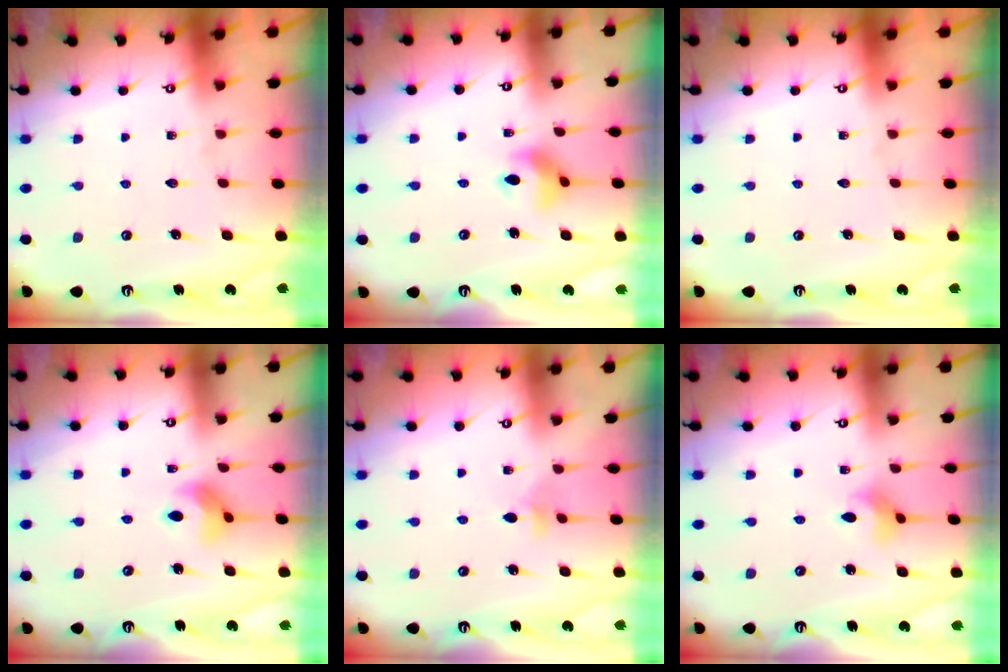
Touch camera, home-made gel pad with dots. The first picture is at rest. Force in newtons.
{"total": 8.5, "press": 8.2, "slide": 1.9}
{"total": 0.0}
{"total": 6.9, "press": 6.9, "slide": 0.7}
{"total": 3.8, "press": 3.7, "slide": 0.8}
{"total": 2.7, "press": 2.7, "slide": 0.4}